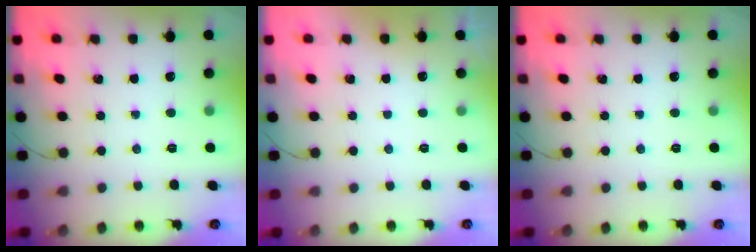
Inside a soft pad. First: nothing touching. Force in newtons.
{"total": 3.0, "press": 3.0, "slide": 0.1}
{"total": 0.0}